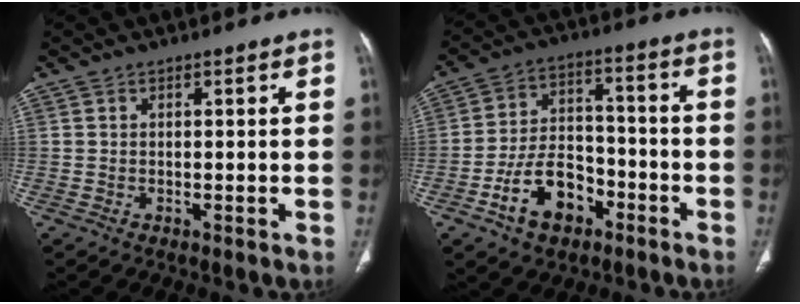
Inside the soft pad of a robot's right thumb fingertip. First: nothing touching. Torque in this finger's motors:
{"motor_torque": [1.55, 0.83, 1.19, -0.76, 0.41]}